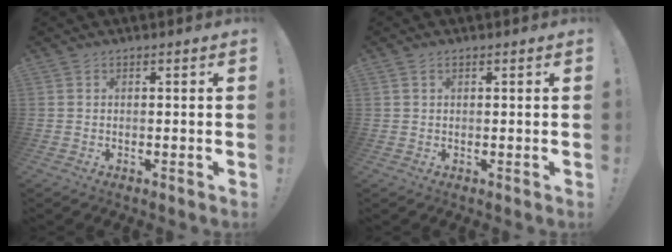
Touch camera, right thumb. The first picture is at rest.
{"total": 0.9, "force": [0.4, 0.5, 0.6], "torque": [-0.010, 0.002, 0.007]}